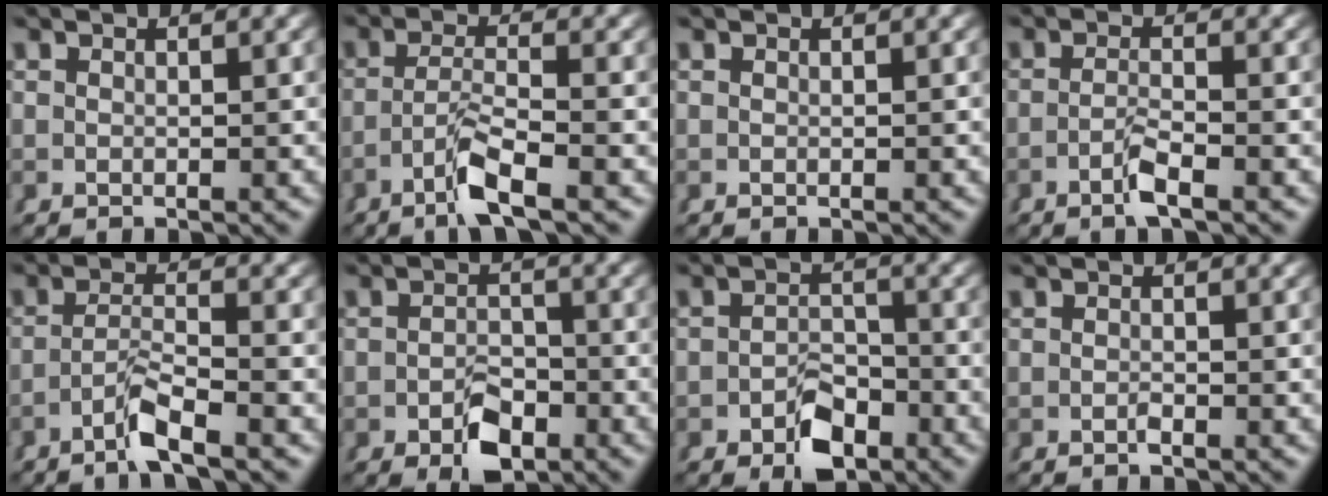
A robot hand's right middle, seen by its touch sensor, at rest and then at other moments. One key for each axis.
{"total": 3.5, "fx": -2.0, "fy": 0.0, "fz": 2.9, "tx": -0.053, "ty": -0.010, "tz": -0.030}
{"total": 0.0}
{"total": 2.2, "fx": -1.6, "fy": -0.3, "fz": 1.5, "tx": -0.032, "ty": -0.009, "tz": -0.025}
{"total": 3.0, "fx": -2.2, "fy": 0.0, "fz": 2.1, "tx": -0.039, "ty": -0.007, "tz": -0.035}
{"total": 4.1, "fx": -2.3, "fy": 2.3, "fz": 2.4, "tx": -0.022, "ty": -0.015, "tz": -0.034}
{"total": 4.4, "fx": -2.8, "fy": 2.4, "fz": 2.4, "tx": -0.021, "ty": -0.015, "tz": -0.043}
{"total": 0.7, "fx": -0.6, "fy": 0.2, "fz": 0.3, "tx": -0.005, "ty": -0.001, "tz": -0.012}